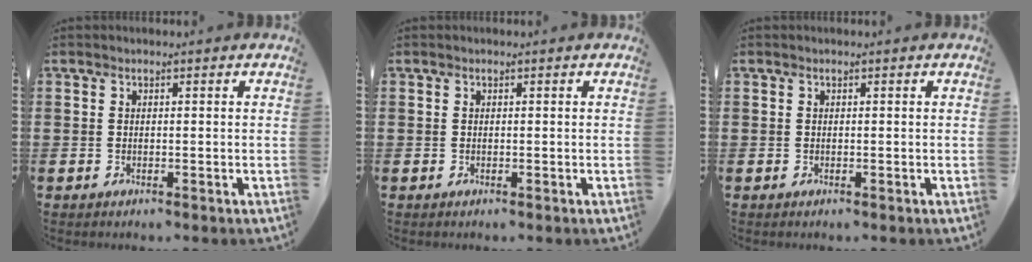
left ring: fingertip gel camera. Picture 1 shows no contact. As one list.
[{"total": 0.0}, {"total": 0.0}]